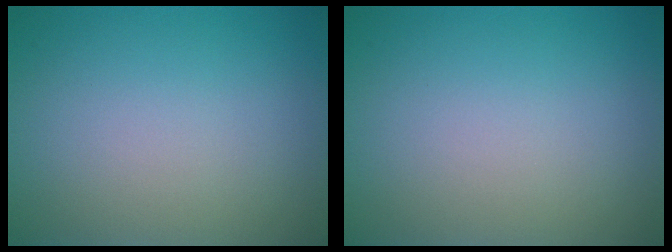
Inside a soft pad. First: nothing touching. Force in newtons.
{"total": 0.0}